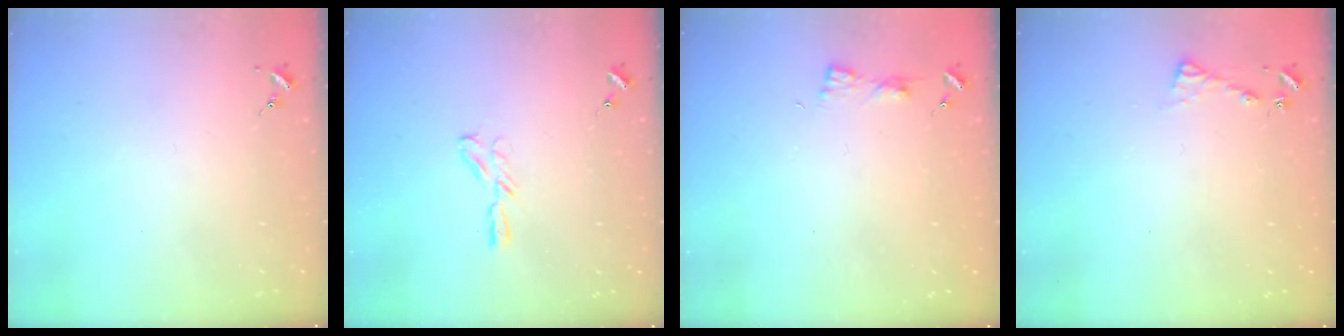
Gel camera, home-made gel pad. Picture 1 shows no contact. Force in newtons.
{"total": 4.4, "press": 4.3, "slide": 0.4}
{"total": 2.9, "press": 2.8, "slide": 0.3}
{"total": 4.3, "press": 4.3, "slide": 0.3}